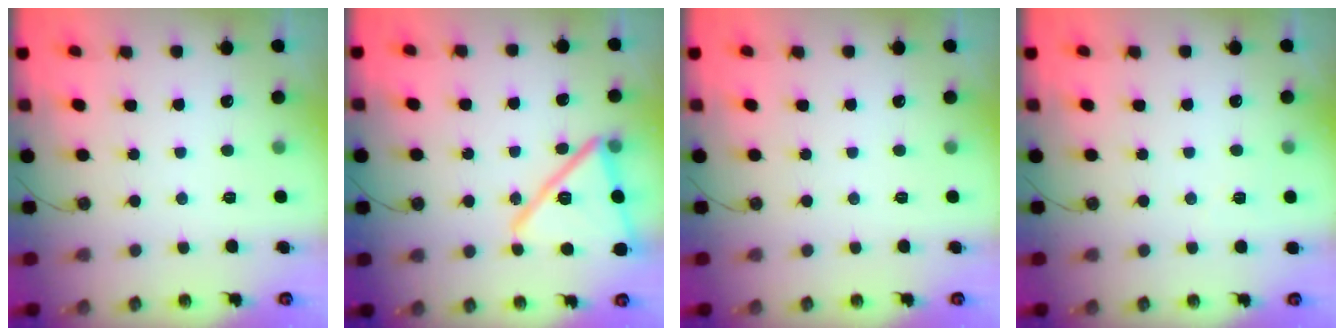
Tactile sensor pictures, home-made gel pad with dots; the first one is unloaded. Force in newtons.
{"total": 18.5, "press": 18.5, "slide": 1.2}
{"total": 0.0}
{"total": 10.4, "press": 2.6, "slide": 10.0}